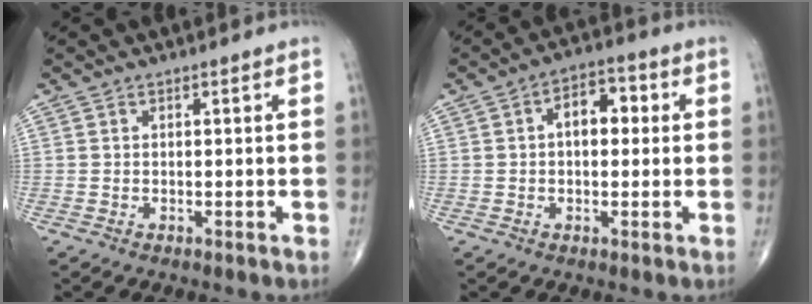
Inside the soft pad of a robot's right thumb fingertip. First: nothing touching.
{"total": 7.0, "force": [0.9, 4.3, 5.5], "torque": [-0.062, 0.022, 0.005]}